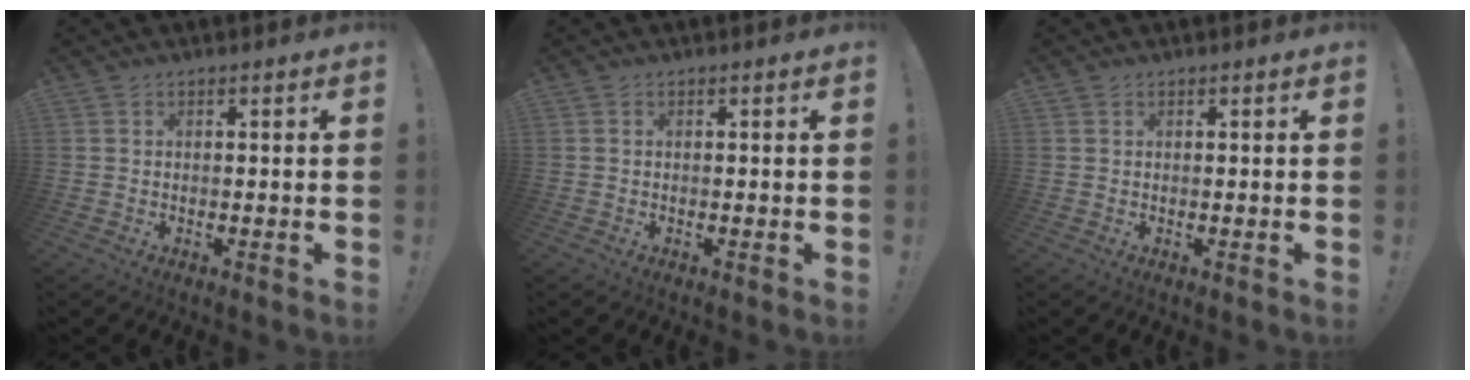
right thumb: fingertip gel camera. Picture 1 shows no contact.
{"total": 0.0}
{"total": 0.0}